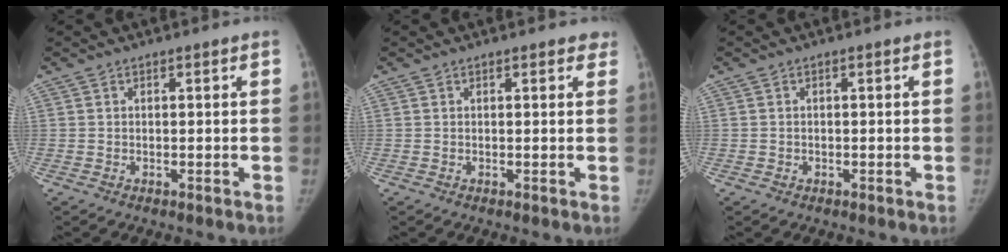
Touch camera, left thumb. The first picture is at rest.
{"total": 1.3, "force": [1.0, 0.7, 0.3], "torque": [0.012, -0.002, 0.002]}
{"total": 0.7, "force": [-0.3, 0.6, 0.0], "torque": [0.000, 0.004, -0.005]}